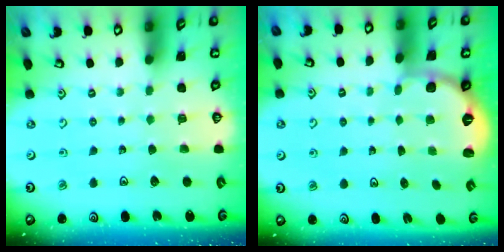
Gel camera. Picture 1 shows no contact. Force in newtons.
{"total": 2.6, "press": 1.7, "slide": 1.9}